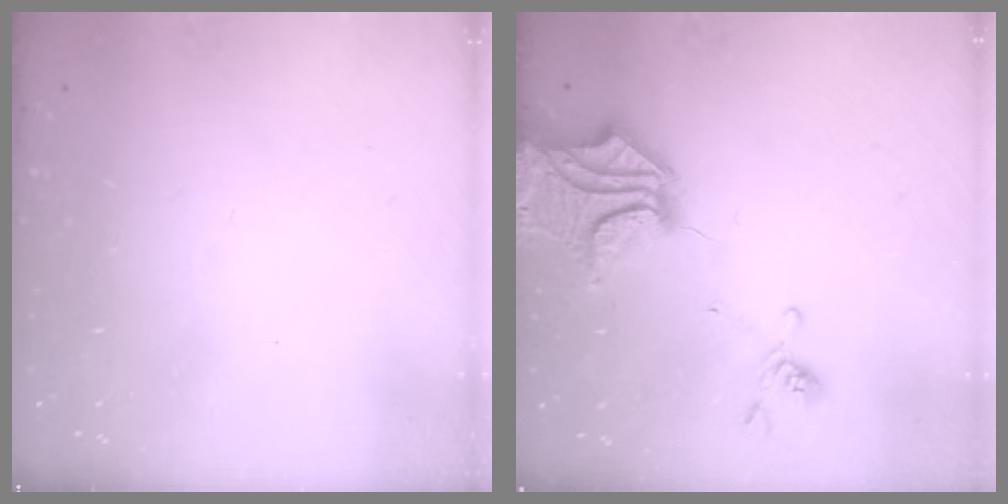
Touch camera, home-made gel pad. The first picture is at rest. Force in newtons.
{"total": 7.2, "press": 6.6, "slide": 2.8}